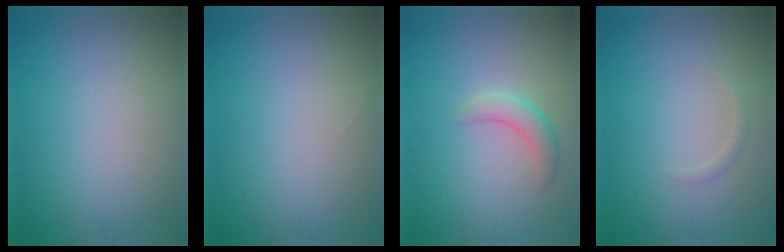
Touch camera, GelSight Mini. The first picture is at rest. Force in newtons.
{"total": 0.0}
{"total": 2.1, "press": 2.1, "slide": 0.2}
{"total": 0.7, "press": 0.7, "slide": 0.0}